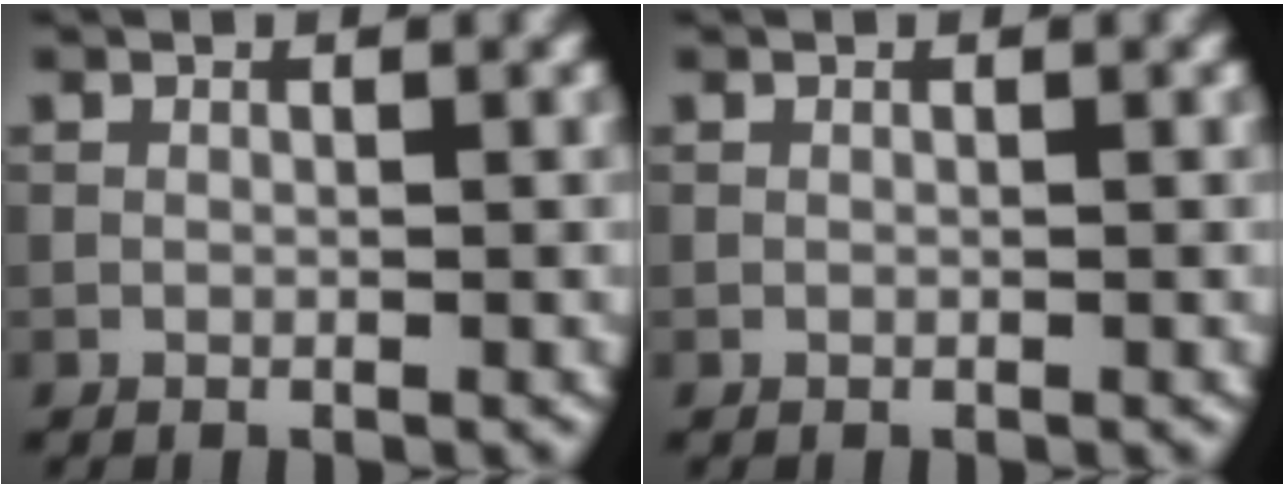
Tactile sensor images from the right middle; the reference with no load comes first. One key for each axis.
{"total": 0.0}